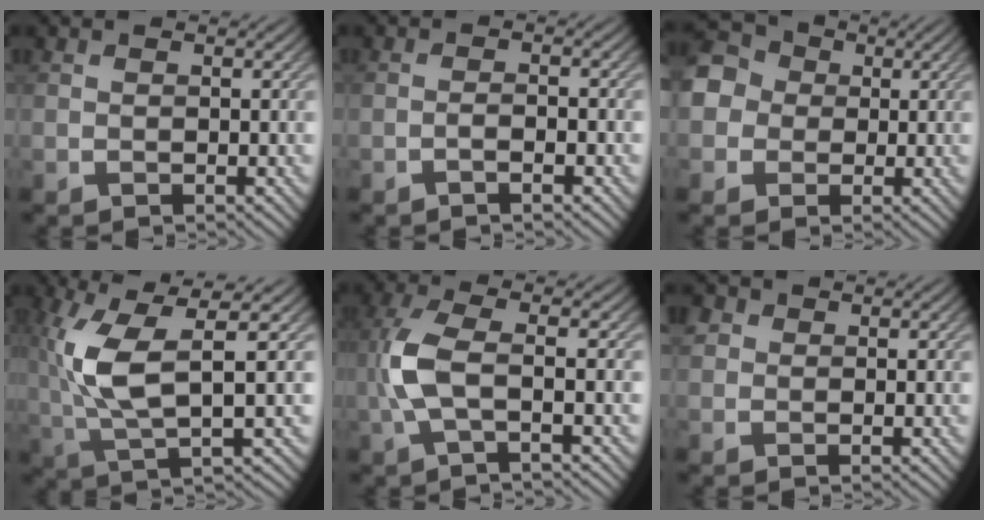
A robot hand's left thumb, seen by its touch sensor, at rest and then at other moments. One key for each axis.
{"total": 1.6, "fx": -1.0, "fy": 0.3, "fz": 1.3, "tx": -0.023, "ty": 0.005, "tz": -0.021}
{"total": 7.5, "fx": 0.6, "fy": 6.8, "fz": 3.0, "tx": -0.098, "ty": 0.019, "tz": -0.010}
{"total": 9.2, "fx": 1.4, "fy": 2.9, "fz": 8.7, "tx": -0.200, "ty": 0.004, "tz": 0.028}
{"total": 6.0, "fx": -0.9, "fy": 1.8, "fz": 5.6, "tx": -0.133, "ty": 0.007, "tz": -0.028}
{"total": 2.1, "fx": 0.9, "fy": 1.8, "fz": 0.7, "tx": -0.015, "ty": 0.001, "tz": 0.010}